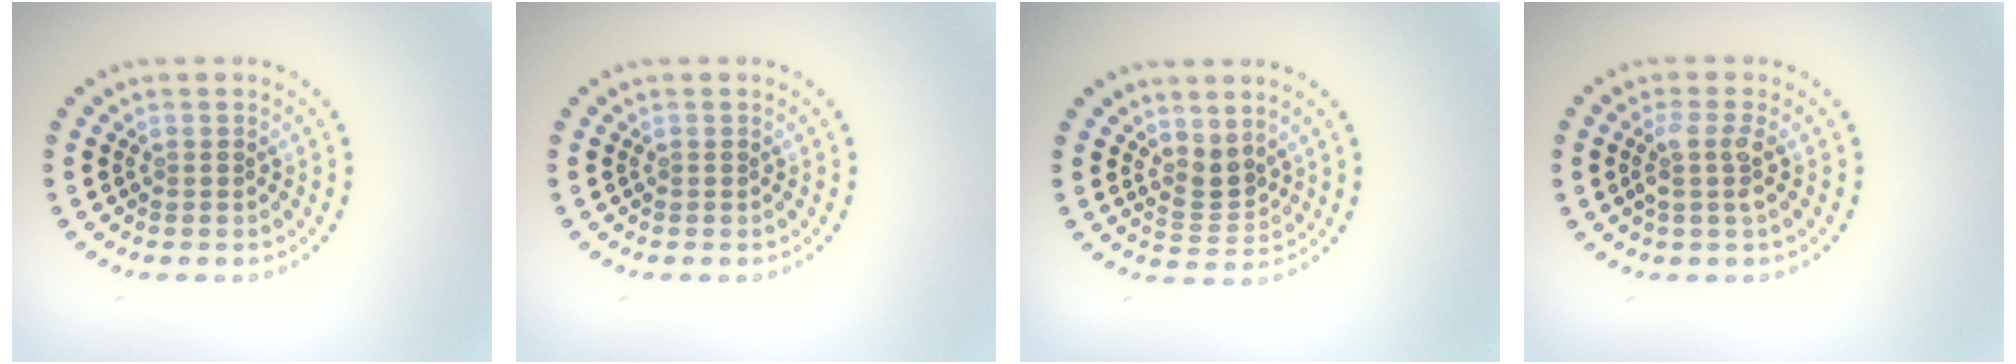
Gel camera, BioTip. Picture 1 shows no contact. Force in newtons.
{"total": 0.0}
{"total": 2.2, "press": 1.6, "slide": 1.6}
{"total": 2.1, "press": 1.6, "slide": 1.4}